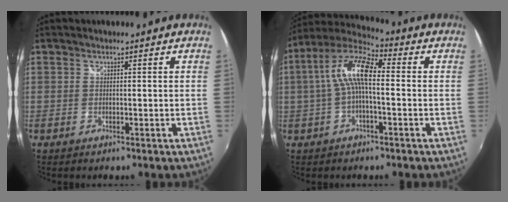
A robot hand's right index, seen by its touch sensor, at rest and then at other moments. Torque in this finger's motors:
{"motor_torque": [1.94, 0.10, 0.86, 0.21]}